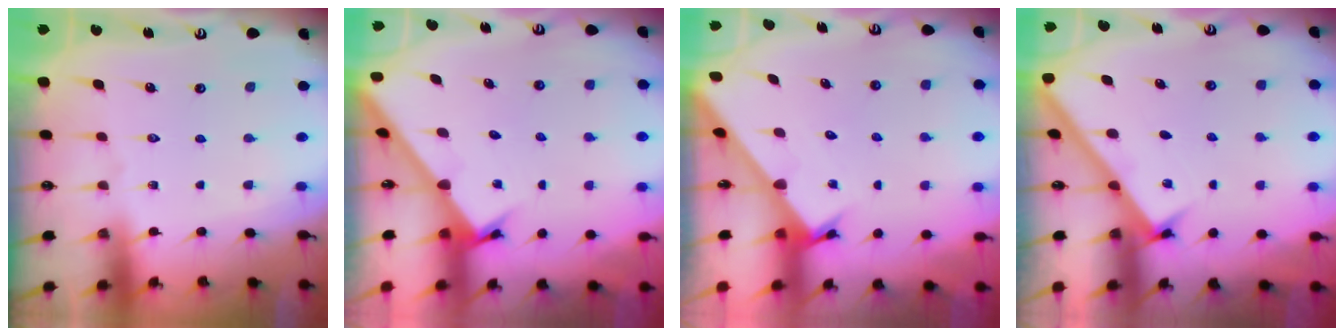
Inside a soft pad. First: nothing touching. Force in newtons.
{"total": 1.9, "press": 1.9, "slide": 0.1}
{"total": 2.3, "press": 2.3, "slide": 0.0}
{"total": 2.5, "press": 2.5, "slide": 0.3}